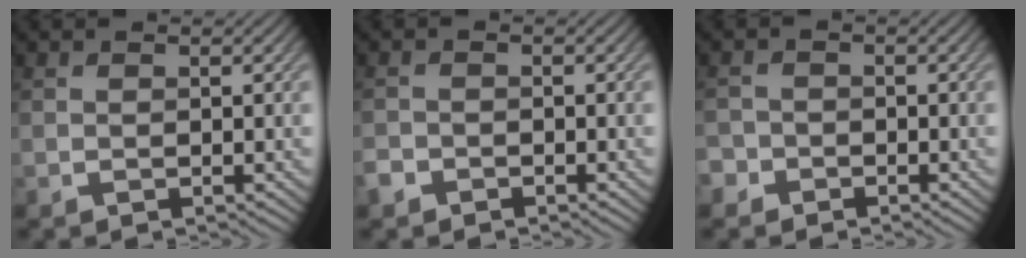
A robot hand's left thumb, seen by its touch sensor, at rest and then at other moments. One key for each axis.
{"total": 1.8, "fx": -1.4, "fy": 1.1, "fz": 0.4, "tx": -0.009, "ty": -0.002, "tz": -0.033}
{"total": 2.0, "fx": -1.3, "fy": 1.6, "fz": 0.1, "tx": 0.005, "ty": 0.000, "tz": -0.031}